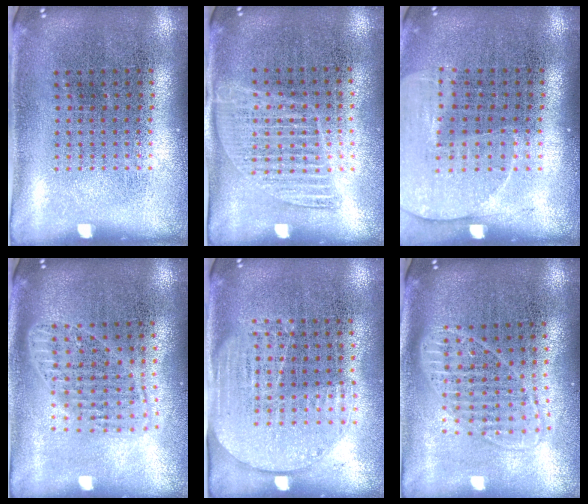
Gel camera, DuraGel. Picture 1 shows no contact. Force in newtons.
{"total": 1.2, "press": 1.1, "slide": 0.5}
{"total": 1.3, "press": 1.2, "slide": 0.4}
{"total": 1.7, "press": 1.4, "slide": 0.9}
{"total": 1.6, "press": 1.4, "slide": 0.8}
{"total": 1.8, "press": 1.5, "slide": 1.0}